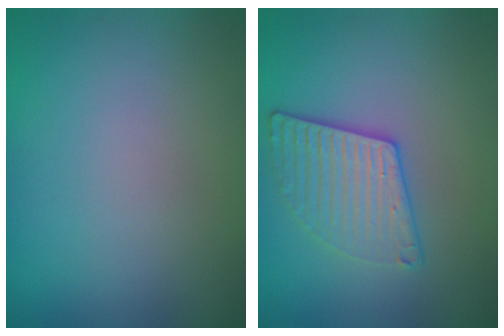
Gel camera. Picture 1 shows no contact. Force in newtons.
{"total": 3.1, "press": 3.0, "slide": 0.8}